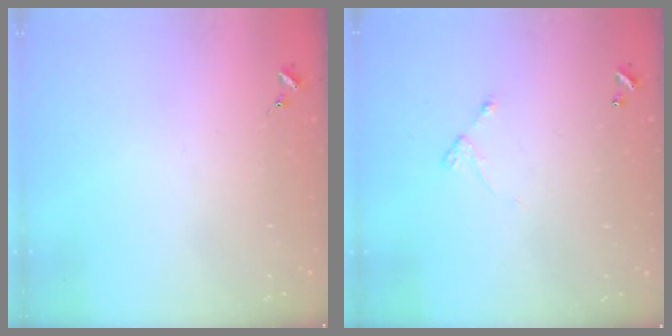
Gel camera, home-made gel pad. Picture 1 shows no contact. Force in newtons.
{"total": 4.0, "press": 4.0, "slide": 0.3}